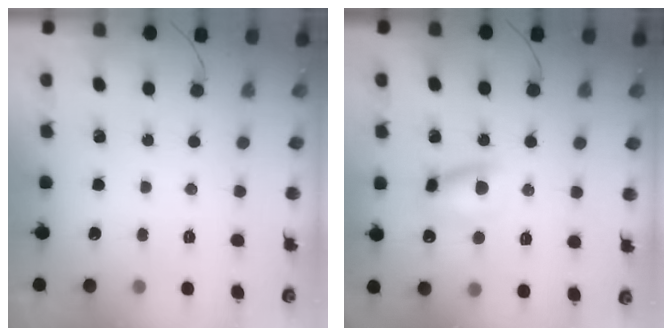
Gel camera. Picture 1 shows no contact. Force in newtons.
{"total": 9.0, "press": 8.9, "slide": 1.4}